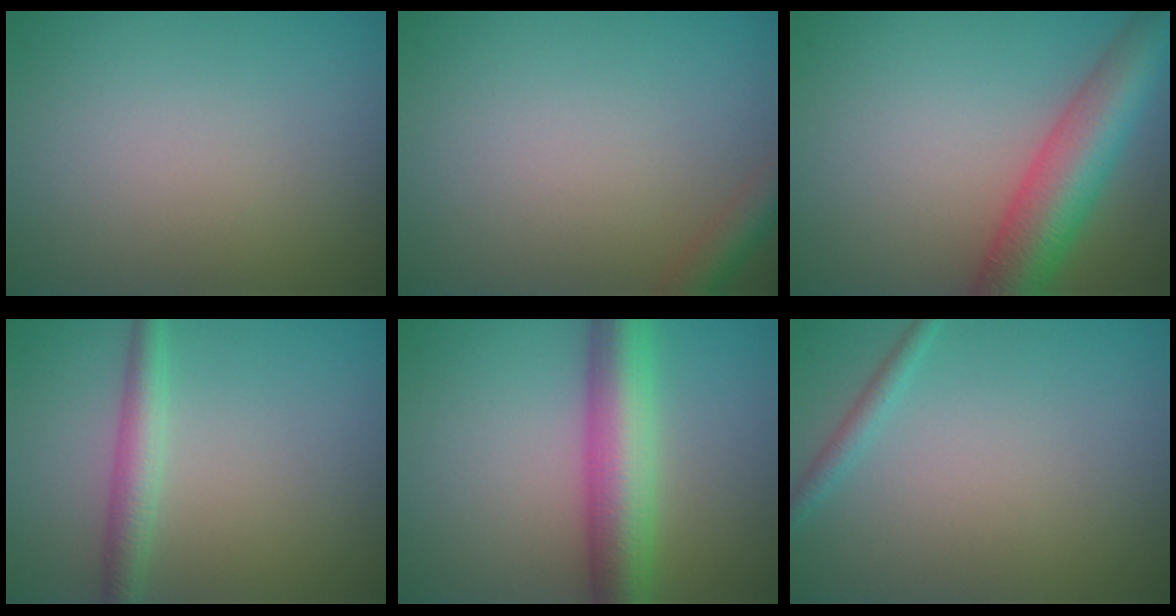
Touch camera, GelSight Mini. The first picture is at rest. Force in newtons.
{"total": 2.3, "press": 2.3, "slide": 0.1}
{"total": 7.7, "press": 7.7, "slide": 0.3}
{"total": 2.5, "press": 2.5, "slide": 0.1}
{"total": 6.6, "press": 6.6, "slide": 0.0}
{"total": 1.2, "press": 1.2, "slide": 0.0}